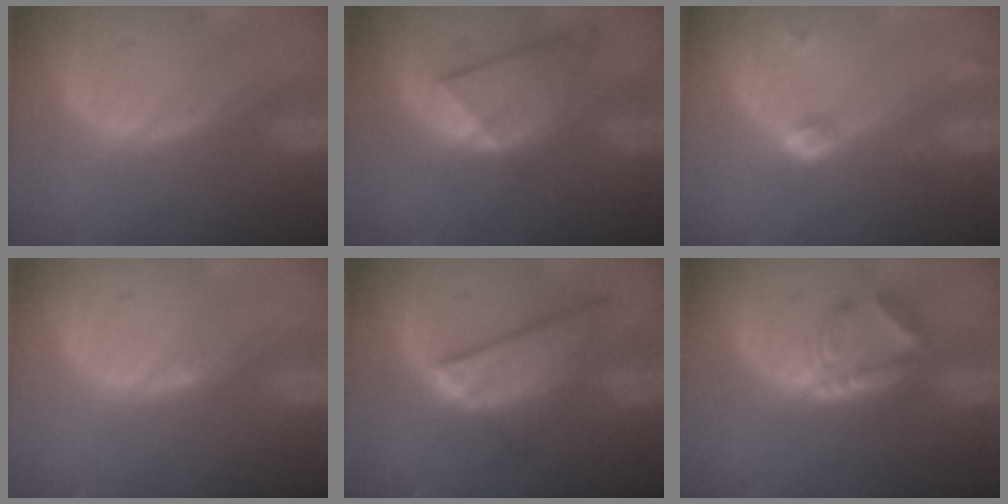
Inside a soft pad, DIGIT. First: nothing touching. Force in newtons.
{"total": 6.9, "press": 6.9, "slide": 1.0}
{"total": 3.8, "press": 3.5, "slide": 1.5}
{"total": 0.6, "press": 0.5, "slide": 0.4}
{"total": 8.6, "press": 8.6, "slide": 0.5}
{"total": 5.9, "press": 5.2, "slide": 2.9}